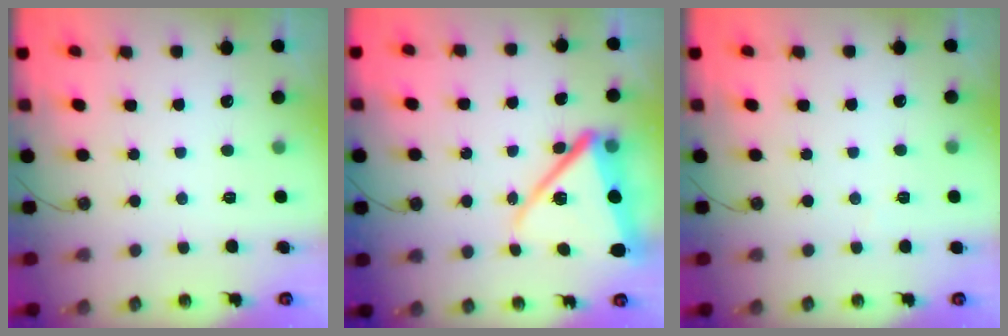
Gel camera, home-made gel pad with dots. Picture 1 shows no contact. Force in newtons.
{"total": 15.3, "press": 15.3, "slide": 1.5}
{"total": 1.6, "press": 1.4, "slide": 0.7}